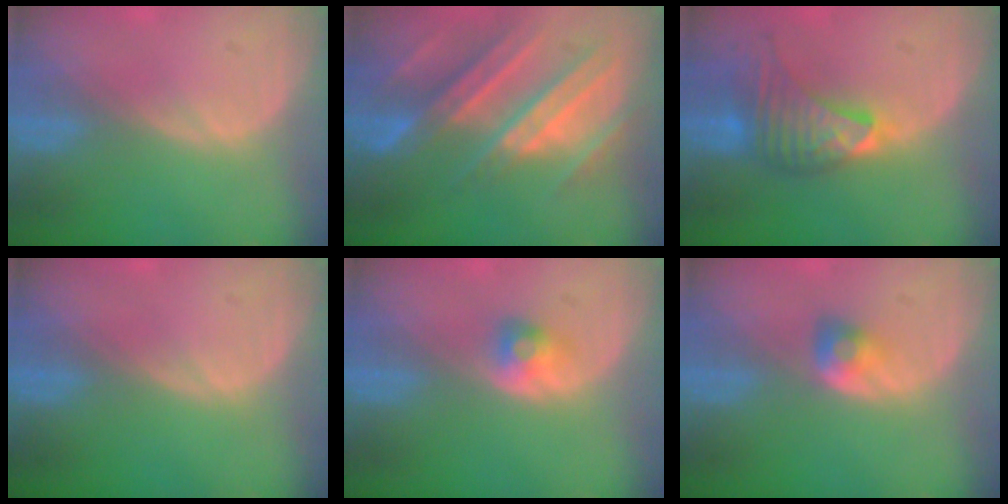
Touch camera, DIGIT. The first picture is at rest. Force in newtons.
{"total": 11.2, "press": 9.9, "slide": 5.2}
{"total": 7.6, "press": 7.6, "slide": 1.0}
{"total": 0.0}
{"total": 2.7, "press": 2.4, "slide": 1.1}
{"total": 2.8, "press": 2.5, "slide": 1.3}